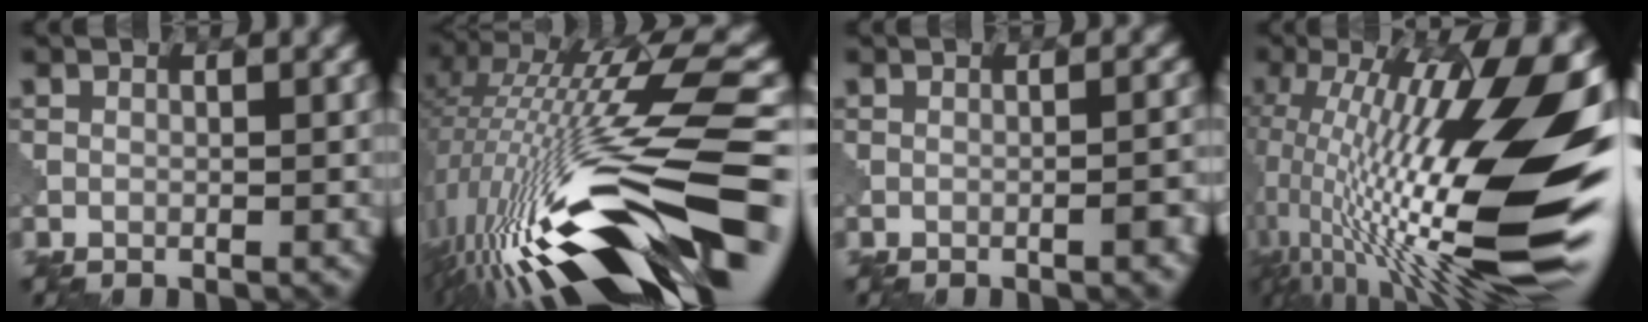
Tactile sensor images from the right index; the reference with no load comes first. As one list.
[{"total": 16.6, "force": [-4.3, 4.6, 15.4], "torque": [-0.288, 0.031, -0.075]}, {"total": 2.2, "force": [-0.8, 0.5, 2.0], "torque": [-0.020, 0.008, -0.013]}, {"total": 20.3, "force": [0.0, 5.8, 19.5], "torque": [-0.311, 0.004, 0.002]}]